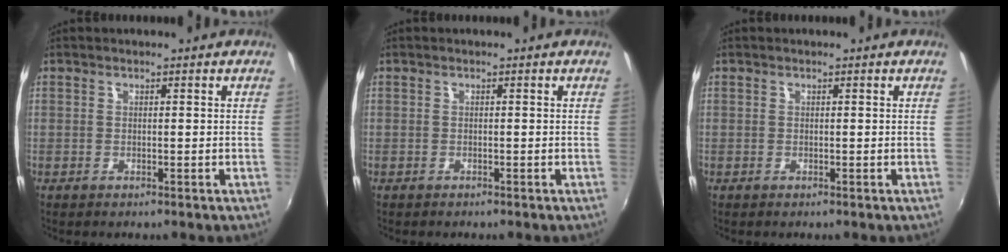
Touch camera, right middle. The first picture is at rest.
{"total": 0.0}
{"total": 0.0}